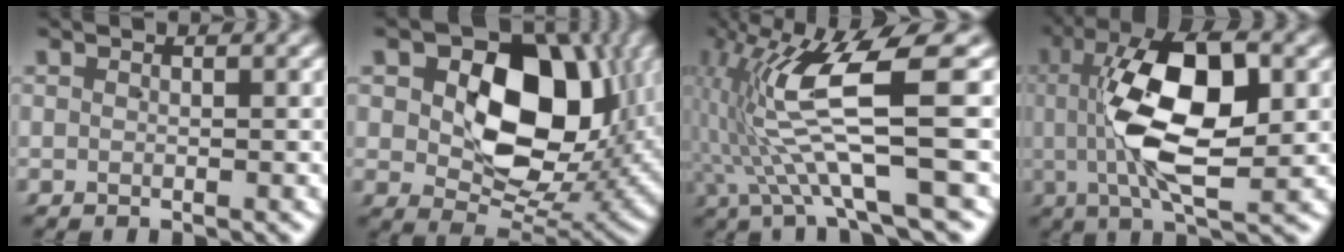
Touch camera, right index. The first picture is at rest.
{"total": 14.1, "force": [3.2, 9.4, 10.1], "torque": [-0.140, -0.014, 0.057]}
{"total": 9.3, "force": [-0.1, 2.8, 8.8], "torque": [-0.169, -0.002, 0.000]}
{"total": 11.3, "force": [1.2, 4.5, 10.2], "torque": [-0.180, 0.007, 0.016]}